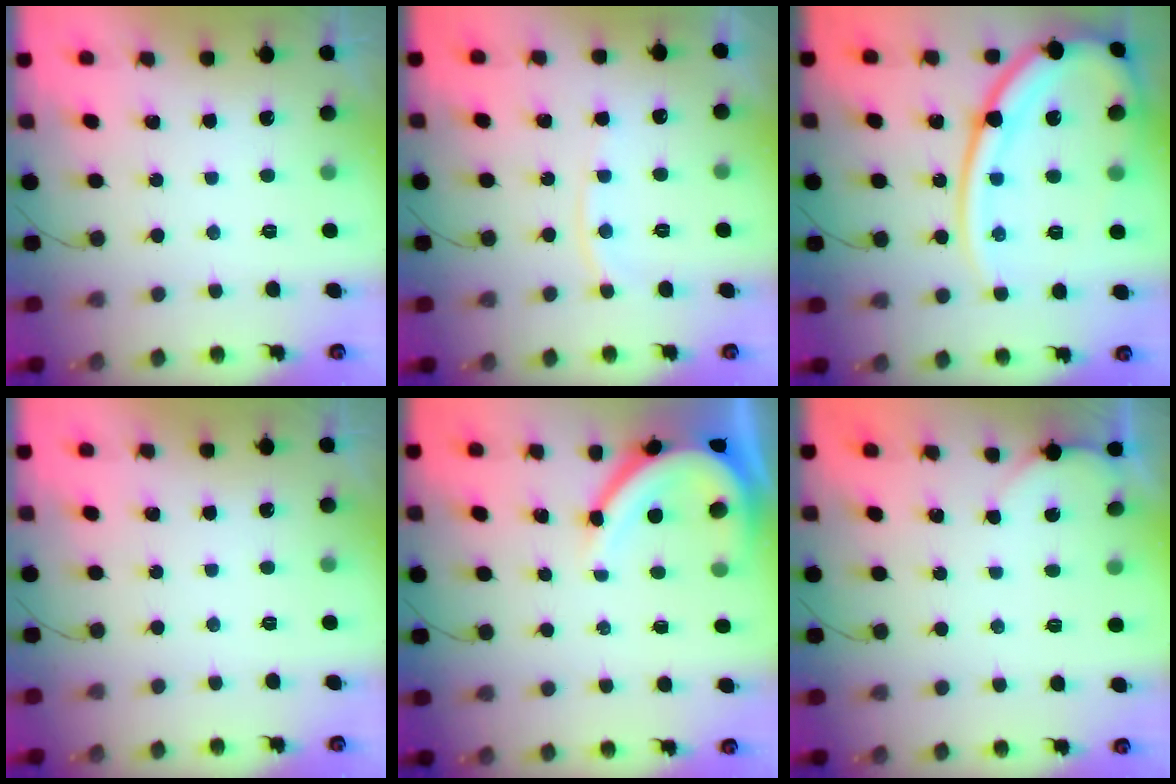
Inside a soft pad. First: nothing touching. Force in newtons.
{"total": 6.9, "press": 6.9, "slide": 1.0}
{"total": 20.1, "press": 20.0, "slide": 2.1}
{"total": 0.0}
{"total": 10.3, "press": 10.2, "slide": 0.9}
{"total": 1.0, "press": 1.0, "slide": 0.1}